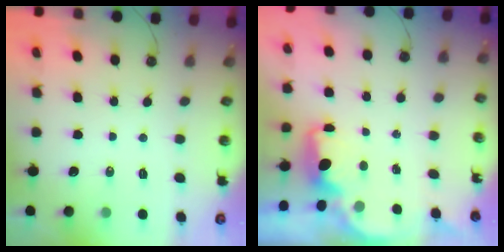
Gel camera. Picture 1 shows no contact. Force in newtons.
{"total": 1.9, "press": 1.8, "slide": 0.7}